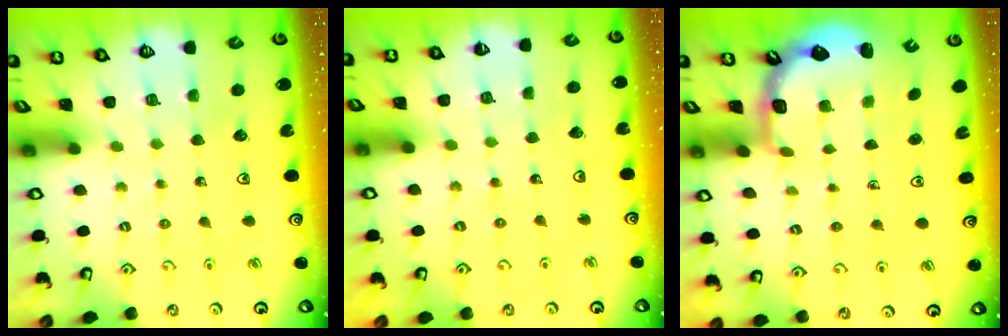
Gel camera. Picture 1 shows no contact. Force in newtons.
{"total": 2.9, "press": 2.9, "slide": 0.4}
{"total": 2.5, "press": 2.1, "slide": 1.3}